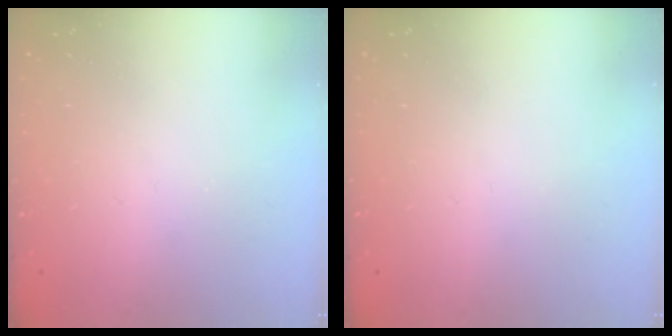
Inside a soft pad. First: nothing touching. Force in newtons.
{"total": 0.0}